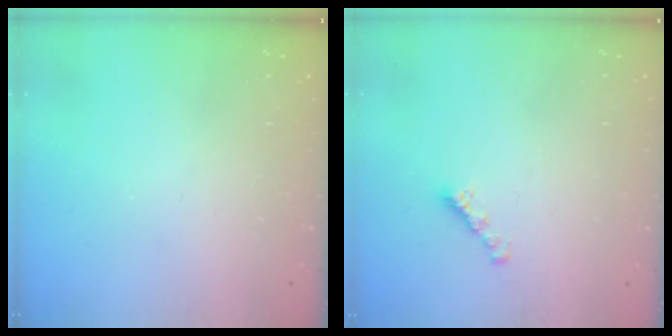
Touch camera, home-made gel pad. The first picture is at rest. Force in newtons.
{"total": 2.2, "press": 2.1, "slide": 0.5}